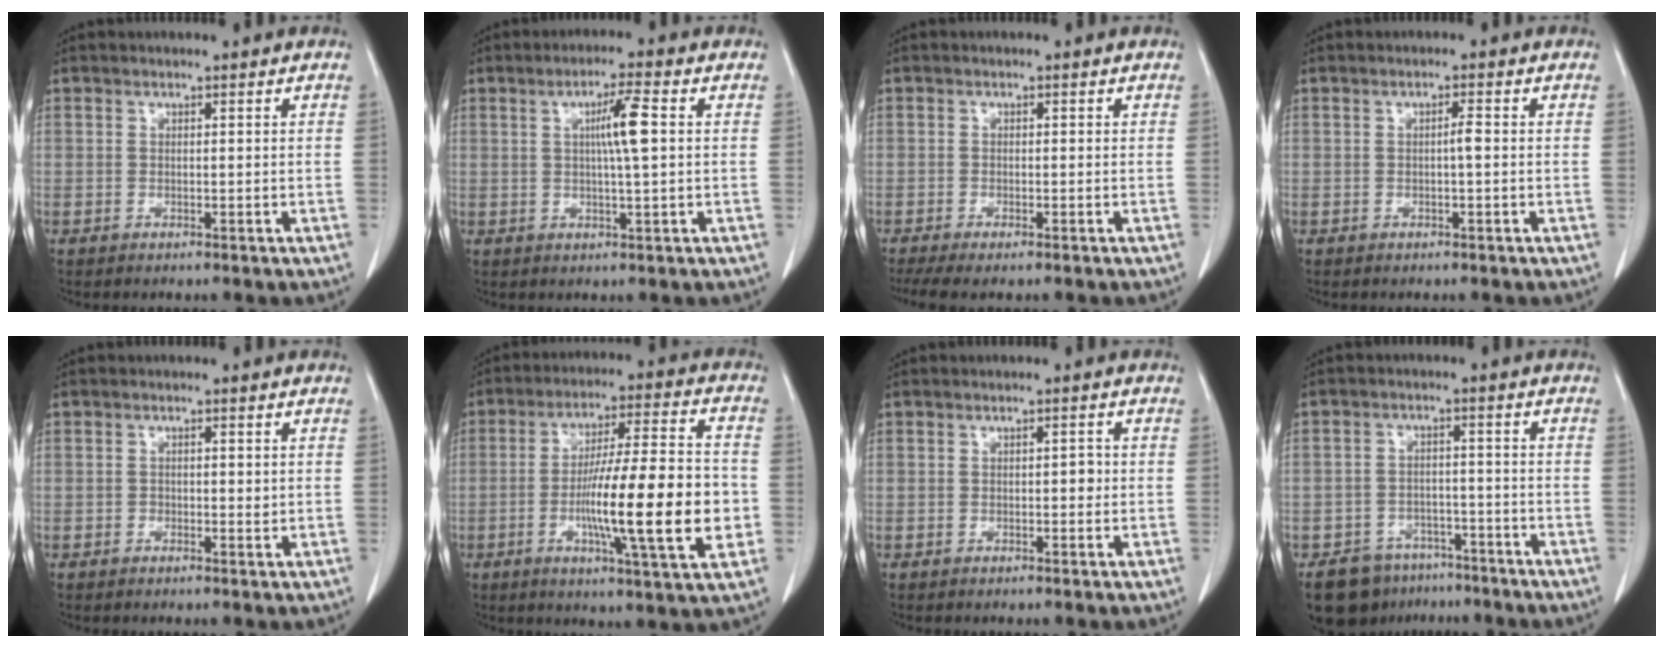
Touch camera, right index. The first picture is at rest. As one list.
[{"total": 5.5, "force": [0.9, -0.2, 5.4], "torque": [-0.095, 0.001, 0.015]}, {"total": 5.0, "force": [-3.7, 1.0, 3.2], "torque": [-0.055, -0.008, -0.061]}, {"total": 1.3, "force": [-0.2, 0.0, 1.2], "torque": [-0.020, 0.002, -0.003]}, {"total": 1.3, "force": [0.2, 0.7, 1.0], "torque": [-0.008, 0.001, 0.002]}, {"total": 17.9, "force": [-3.3, 1.2, 17.6], "torque": [-0.271, -0.002, -0.051]}, {"total": 1.4, "force": [-0.1, 0.6, 1.2], "torque": [-0.013, 0.003, -0.002]}, {"total": 8.3, "force": [-6.2, 5.3, 1.7], "torque": [-0.021, 0.014, -0.093]}]